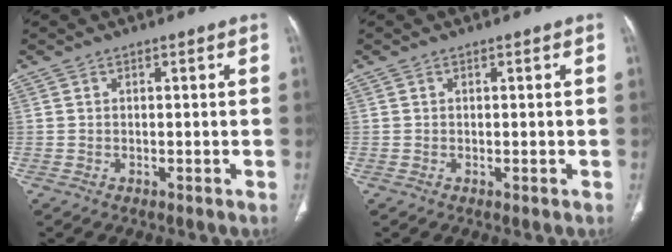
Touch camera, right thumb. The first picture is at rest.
{"total": 0.0}